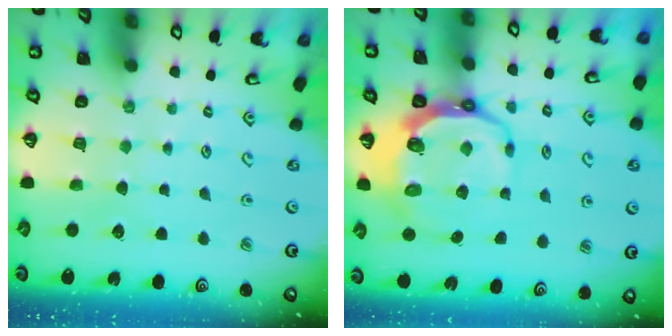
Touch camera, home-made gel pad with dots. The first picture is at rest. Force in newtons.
{"total": 10.2, "press": 9.4, "slide": 3.9}